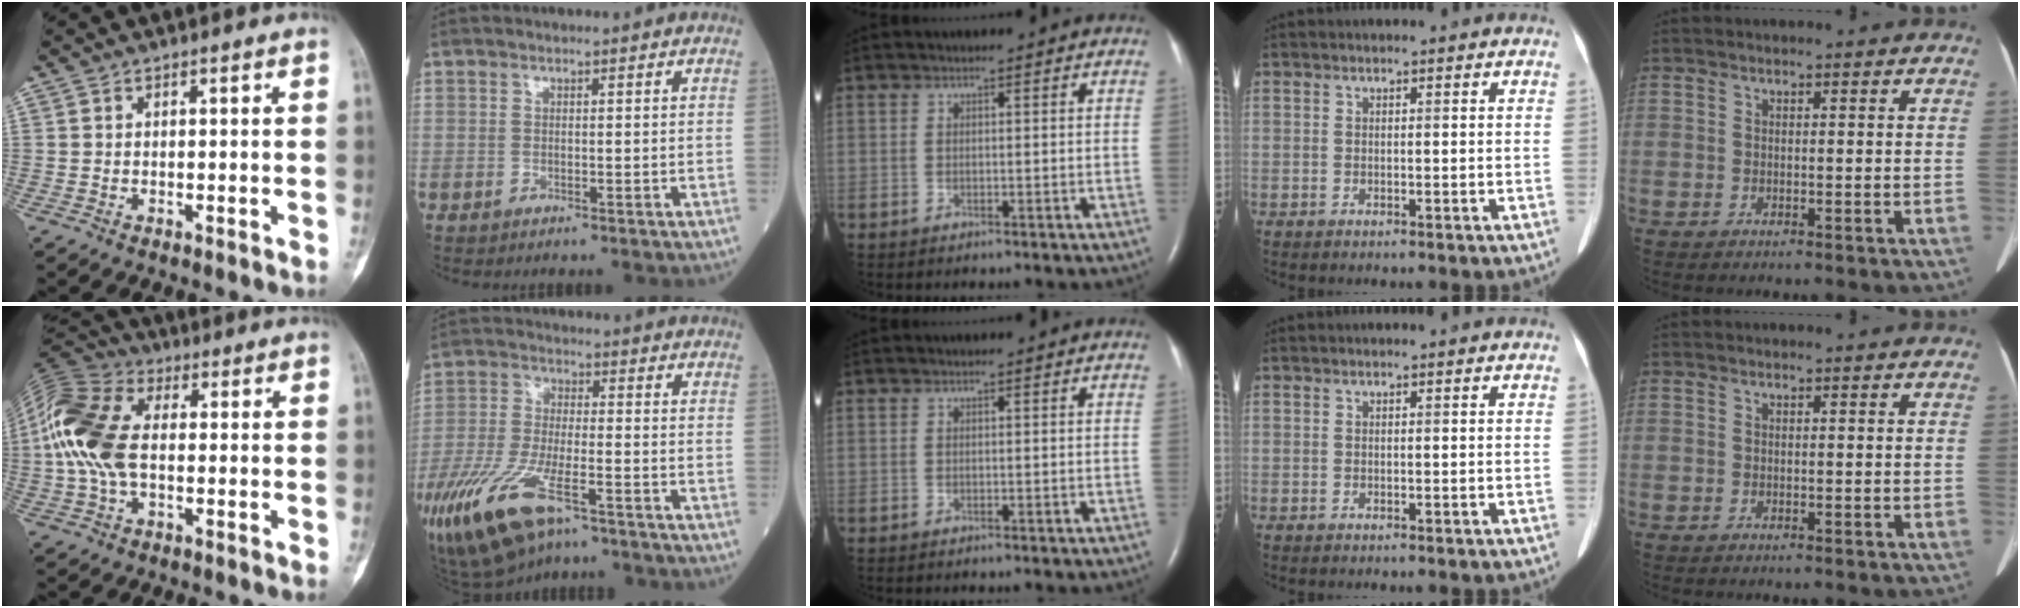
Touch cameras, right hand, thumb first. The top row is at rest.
{"thumb": {"total": 15.2, "force": [0.3, 9.0, 12.2], "torque": [-0.271, 0.027, -0.001]}, "index": {"total": 17.4, "force": [-10.5, 5.6, 12.6], "torque": [-0.292, -0.042, -0.195]}}